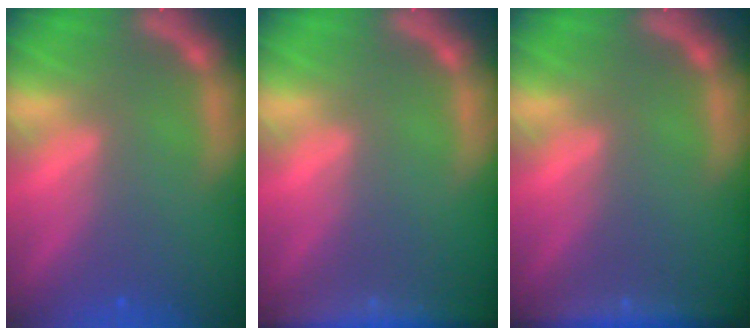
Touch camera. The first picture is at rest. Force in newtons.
{"total": 6.5}
{"total": 4.5}